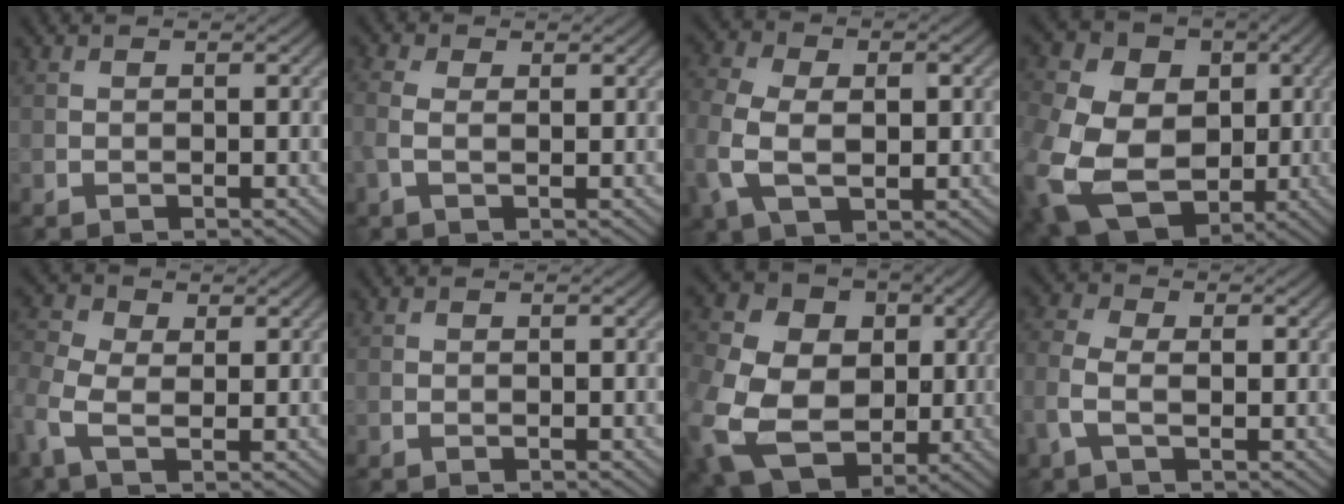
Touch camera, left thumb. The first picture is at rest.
{"total": 2.4, "force": [0.2, 1.2, 2.1], "torque": [-0.059, 0.005, 0.000]}
{"total": 9.4, "force": [-0.8, 6.3, 6.9], "torque": [-0.182, -0.009, -0.009]}
{"total": 17.9, "force": [-3.9, 14.1, 10.3], "torque": [-0.269, -0.039, -0.052]}
{"total": 5.6, "force": [-0.4, 3.6, 4.2], "torque": [-0.113, 0.012, -0.020]}
{"total": 0.0}
{"total": 16.1, "force": [-2.7, 12.7, 9.6], "torque": [-0.262, -0.028, -0.032]}
{"total": 4.7, "force": [-0.9, 2.8, 3.7], "torque": [-0.101, 0.003, -0.025]}